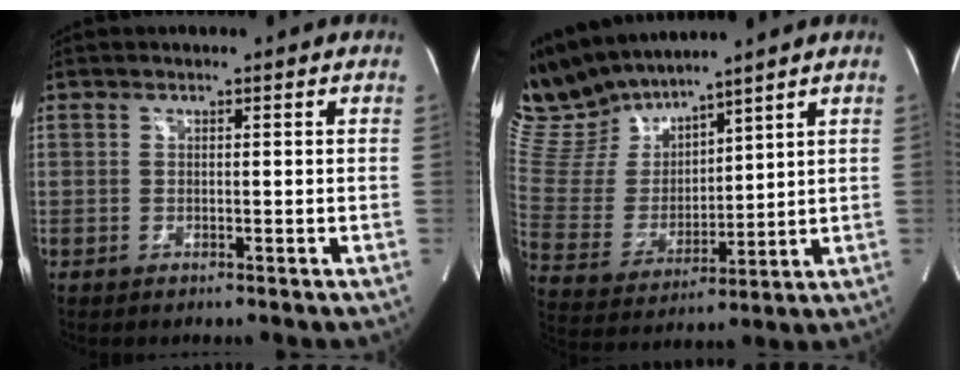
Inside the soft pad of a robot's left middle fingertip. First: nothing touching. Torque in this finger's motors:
{"motor_torque": [0.47, -1.46, 0.02, -0.04]}